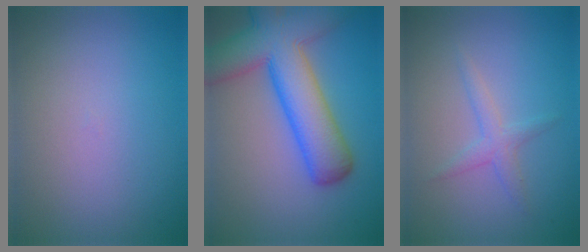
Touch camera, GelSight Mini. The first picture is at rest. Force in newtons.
{"total": 10.0, "press": 10.0, "slide": 0.6}
{"total": 1.8, "press": 1.8, "slide": 0.1}